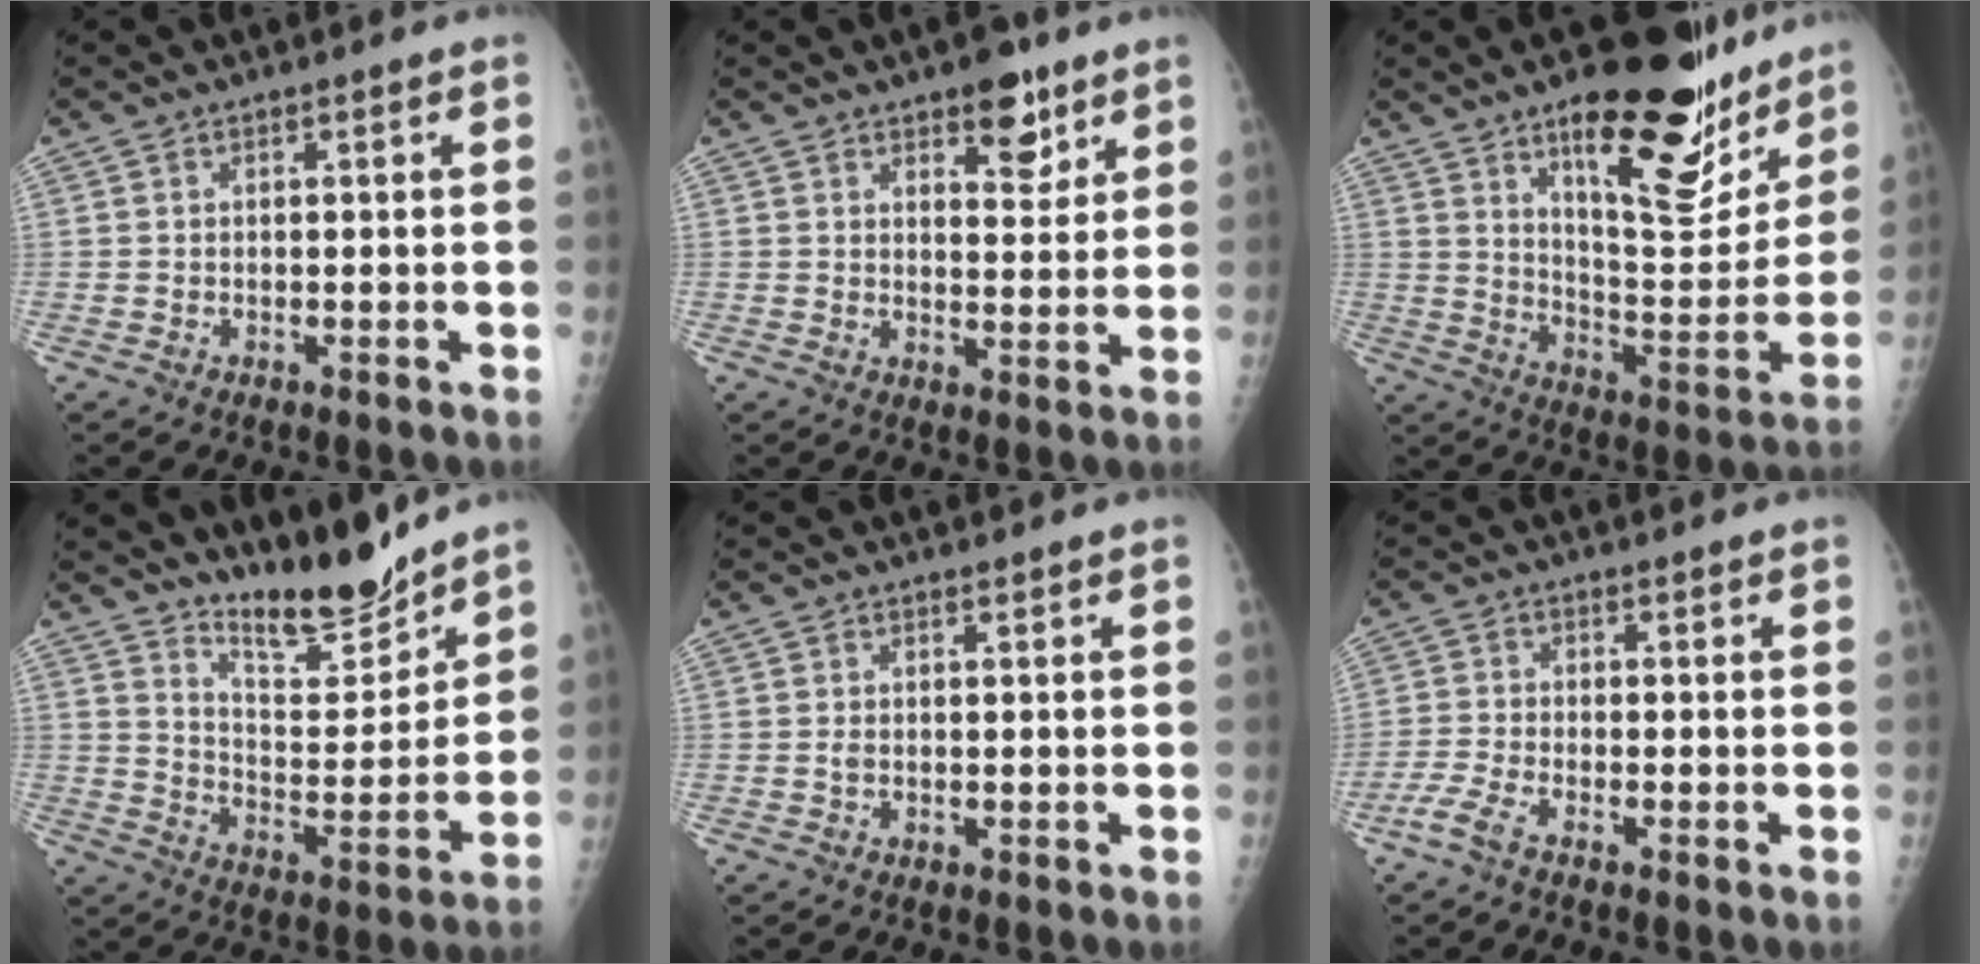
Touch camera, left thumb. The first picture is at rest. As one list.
[{"total": 7.1, "force": [4.5, 3.4, 4.4], "torque": [-0.032, -0.025, 0.061]}, {"total": 24.2, "force": [15.4, 8.6, 16.7], "torque": [-0.184, -0.091, 0.232]}, {"total": 12.2, "force": [11.1, 2.5, 4.4], "torque": [-0.037, -0.094, 0.195]}, {"total": 0.7, "force": [0.2, 0.4, 0.5], "torque": [-0.011, 0.001, 0.005]}, {"total": 3.3, "force": [-2.5, 0.4, 2.1], "torque": [-0.055, 0.002, -0.060]}]